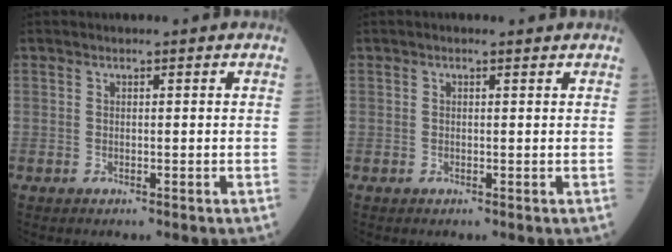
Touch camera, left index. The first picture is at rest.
{"total": 0.8, "force": [0.6, 0.1, 0.5], "torque": [-0.011, 0.006, 0.008]}